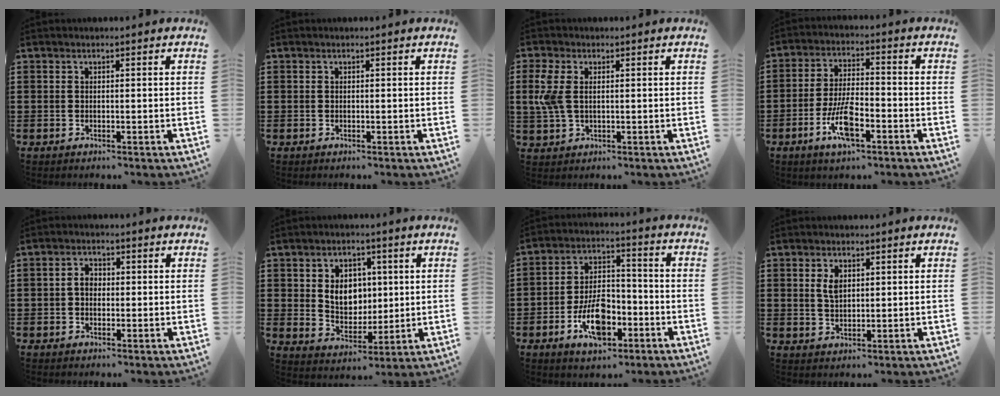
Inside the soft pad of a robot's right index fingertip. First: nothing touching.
{"total": 0.0}
{"total": 5.0, "force": [0.8, 2.7, 4.1], "torque": [-0.113, -0.002, 0.007]}
{"total": 8.1, "force": [-3.5, 2.5, 6.8], "torque": [-0.150, -0.010, -0.067]}
{"total": 2.1, "force": [0.0, 1.6, 1.5], "torque": [-0.029, 0.006, -0.002]}
{"total": 6.3, "force": [1.4, 5.2, 3.3], "torque": [-0.058, 0.007, 0.020]}
{"total": 9.6, "force": [-4.1, 4.9, 7.2], "torque": [-0.141, 0.001, -0.075]}
{"total": 2.7, "force": [1.1, 1.5, 1.9], "torque": [-0.042, 0.005, 0.020]}